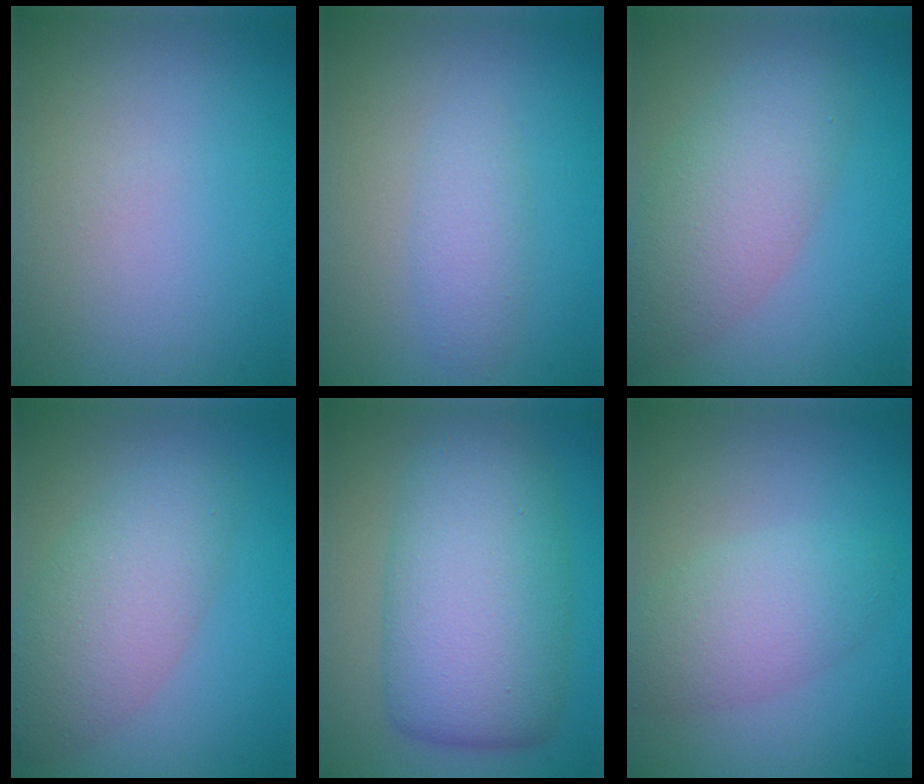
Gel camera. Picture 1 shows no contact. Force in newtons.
{"total": 2.0, "press": 2.0, "slide": 0.1}
{"total": 5.7, "press": 5.7, "slide": 0.5}
{"total": 4.4, "press": 4.4, "slide": 0.2}
{"total": 10.0, "press": 10.0, "slide": 0.1}
{"total": 4.0, "press": 4.0, "slide": 0.2}